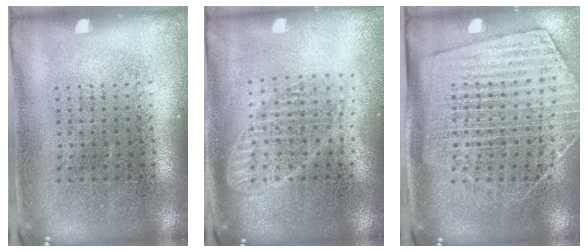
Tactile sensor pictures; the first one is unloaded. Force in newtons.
{"total": 1.8, "press": 1.5, "slide": 0.9}
{"total": 1.9, "press": 1.6, "slide": 0.9}